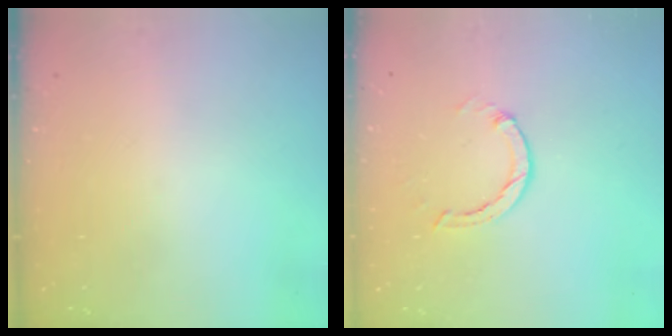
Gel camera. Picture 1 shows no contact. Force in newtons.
{"total": 1.3, "press": 1.2, "slide": 0.3}